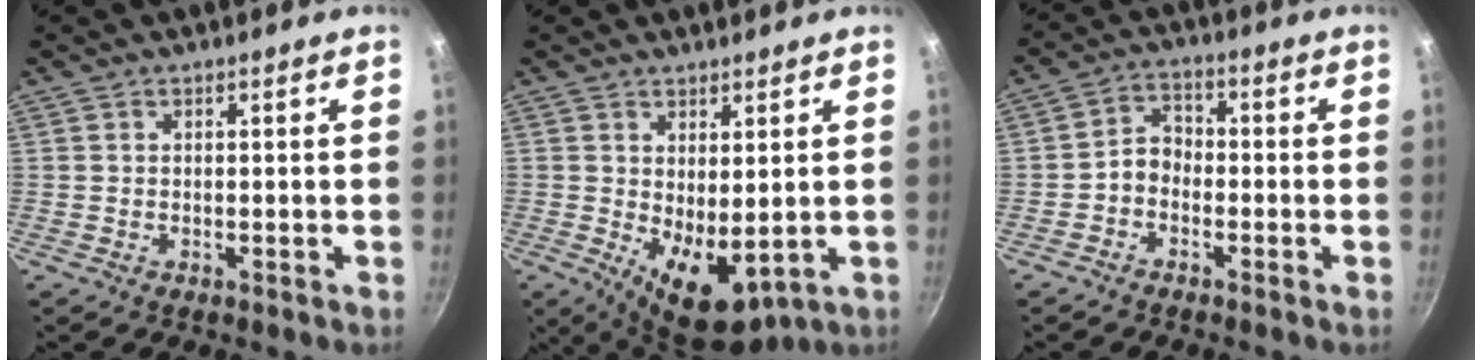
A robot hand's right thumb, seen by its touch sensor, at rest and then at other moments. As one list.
[{"total": 9.0, "force": [0.3, 4.5, 7.8], "torque": [-0.094, -0.025, 0.022]}, {"total": 4.2, "force": [-1.8, 3.0, 2.3], "torque": [-0.029, 0.029, -0.042]}]